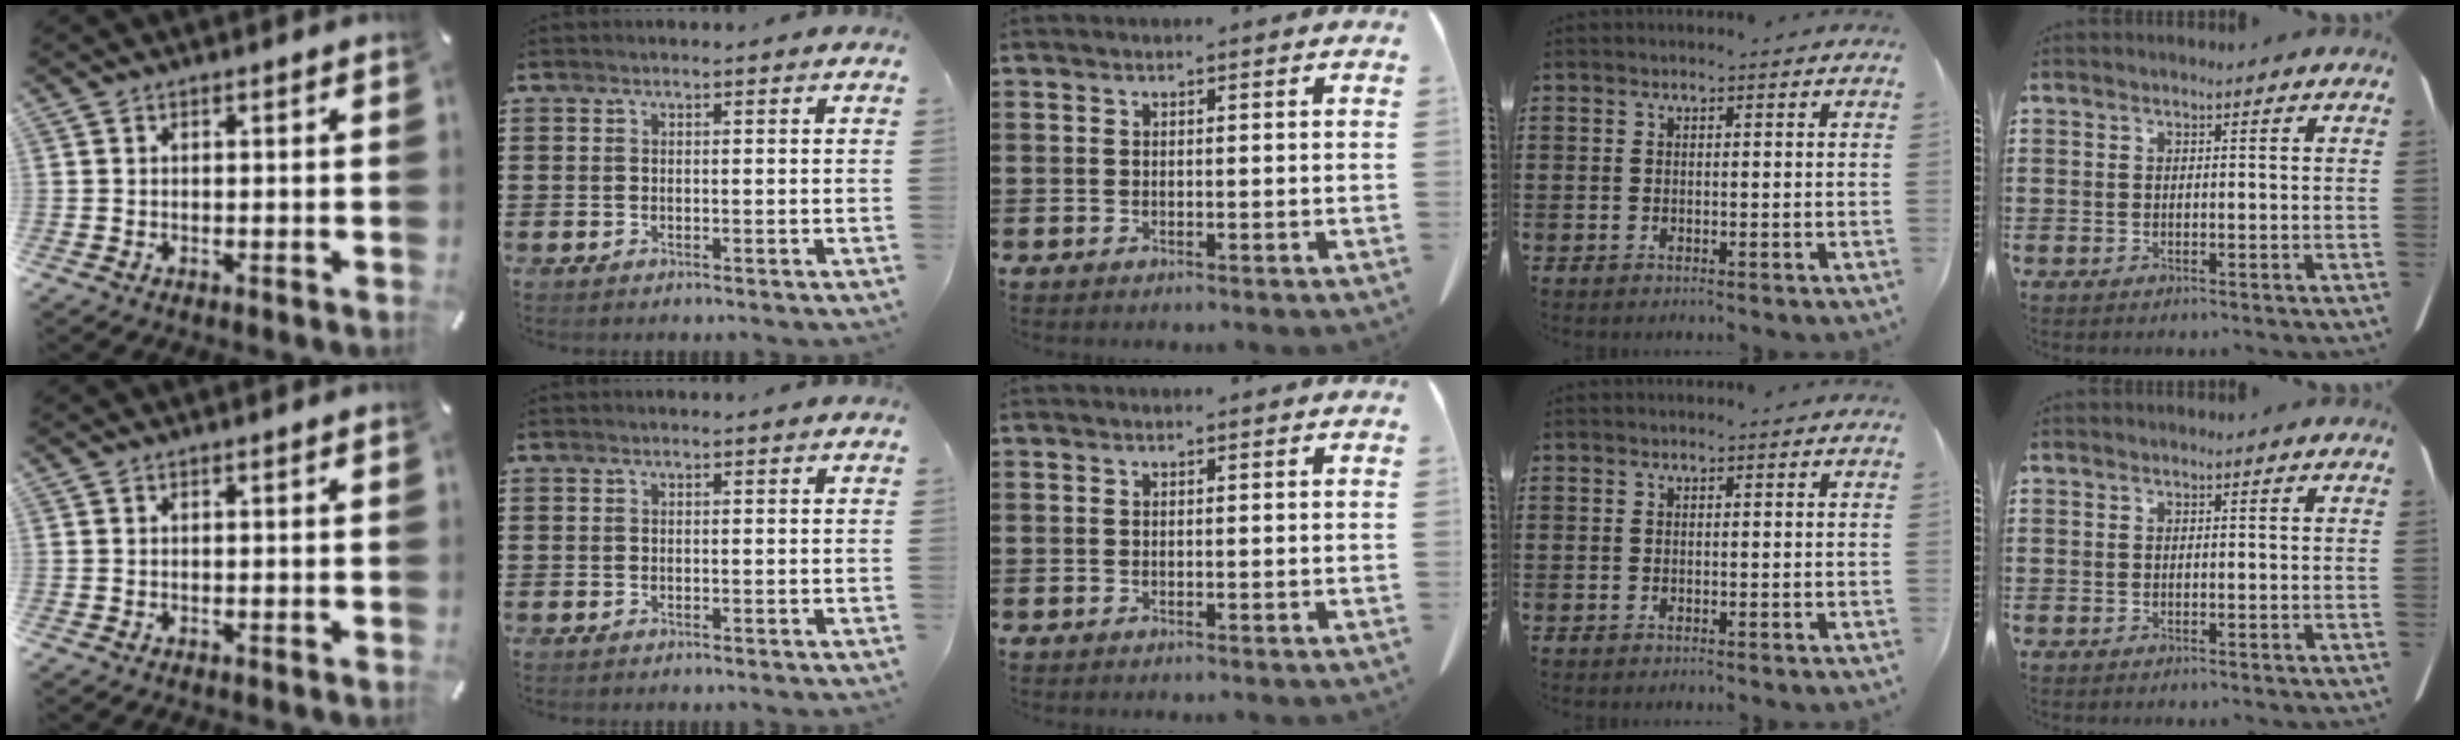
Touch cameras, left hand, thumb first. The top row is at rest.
{}